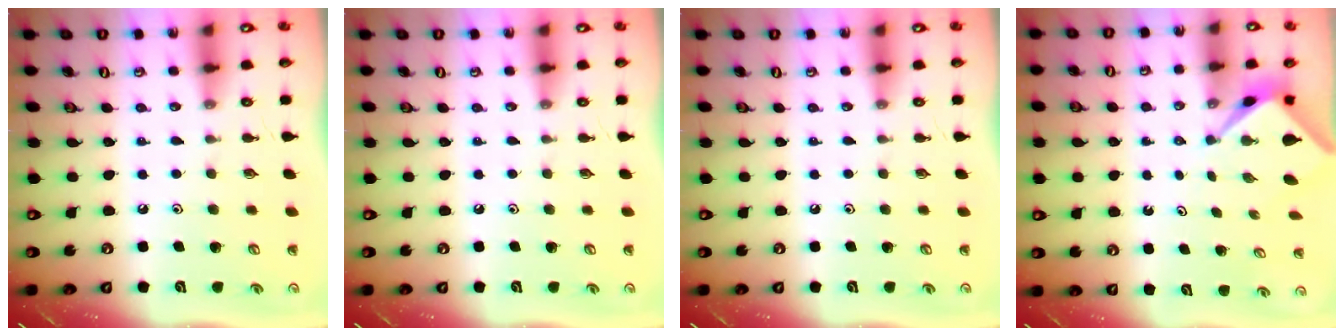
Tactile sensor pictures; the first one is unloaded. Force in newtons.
{"total": 0.0}
{"total": 0.0}
{"total": 2.1, "press": 2.1, "slide": 0.2}